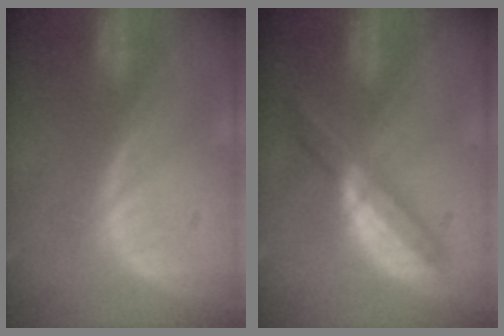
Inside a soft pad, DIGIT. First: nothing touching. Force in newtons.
{"total": 5.6, "press": 5.2, "slide": 1.9}